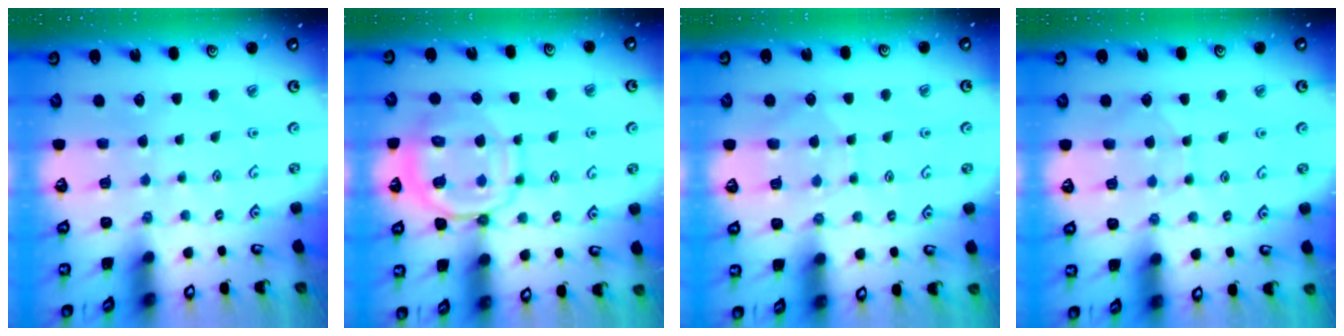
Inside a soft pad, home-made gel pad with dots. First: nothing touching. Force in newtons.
{"total": 11.5, "press": 11.4, "slide": 1.5}
{"total": 5.4, "press": 5.4, "slide": 0.7}
{"total": 5.7, "press": 5.7, "slide": 0.5}